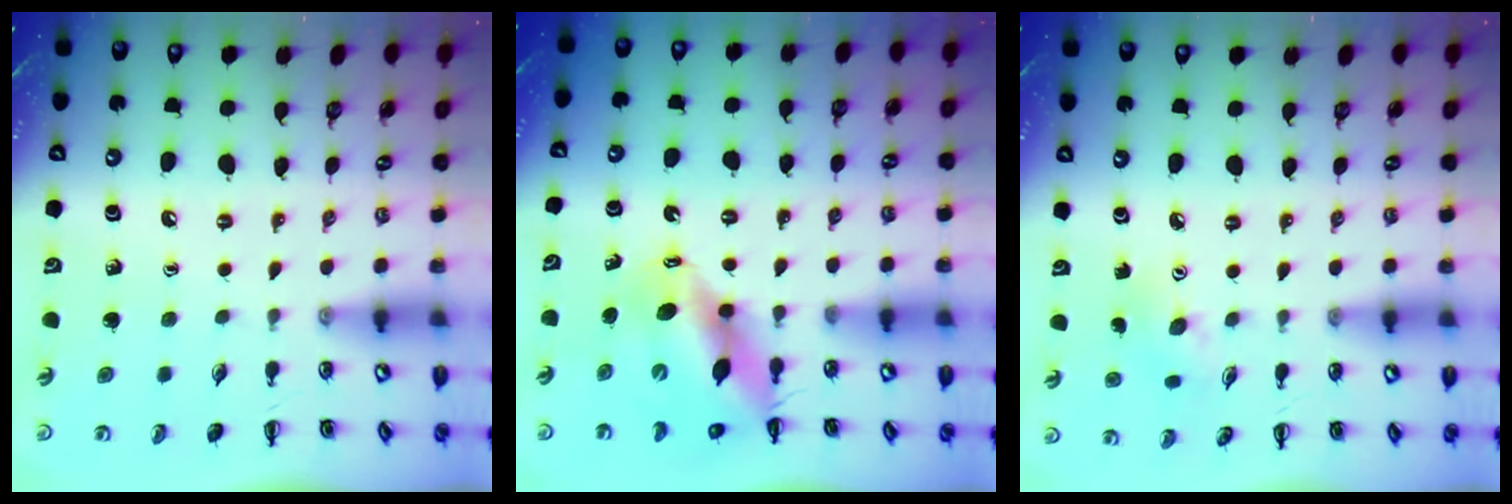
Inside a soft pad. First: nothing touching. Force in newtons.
{"total": 11.3, "press": 10.9, "slide": 2.9}
{"total": 3.2, "press": 3.1, "slide": 0.8}